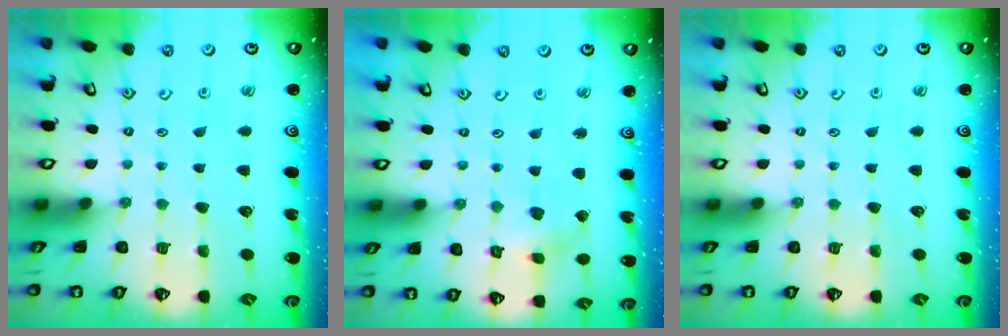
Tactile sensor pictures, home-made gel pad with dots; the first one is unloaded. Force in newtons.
{"total": 2.6, "press": 2.6, "slide": 0.2}
{"total": 0.0}